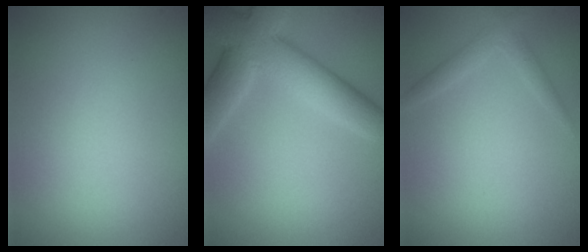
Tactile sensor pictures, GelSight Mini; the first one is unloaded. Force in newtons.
{"total": 7.8, "press": 7.8, "slide": 0.5}
{"total": 1.5, "press": 1.5, "slide": 0.1}